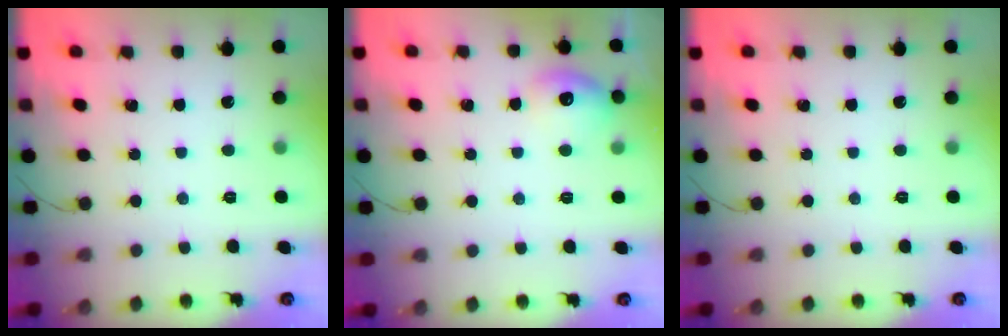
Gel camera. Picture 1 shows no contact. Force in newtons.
{"total": 9.9, "press": 9.8, "slide": 1.3}
{"total": 0.0}